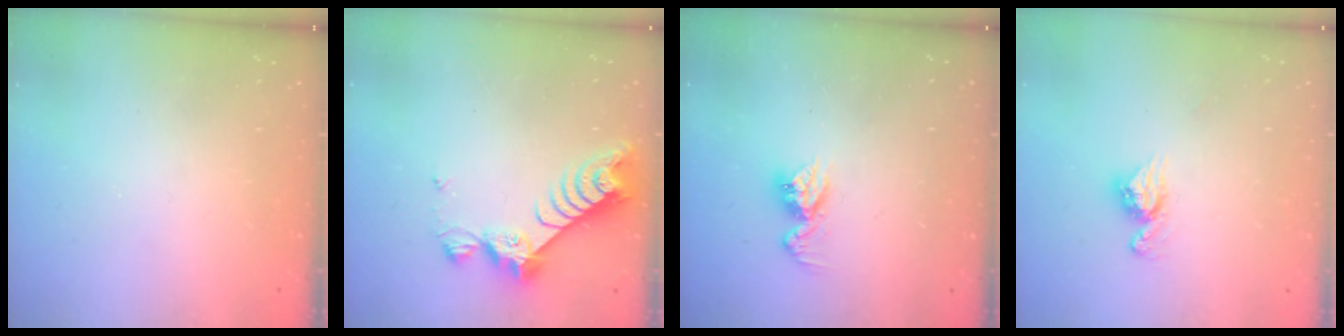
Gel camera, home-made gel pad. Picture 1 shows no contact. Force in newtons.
{"total": 8.3, "press": 8.2, "slide": 0.9}
{"total": 9.6, "press": 9.6, "slide": 0.8}
{"total": 8.3, "press": 8.3, "slide": 0.8}